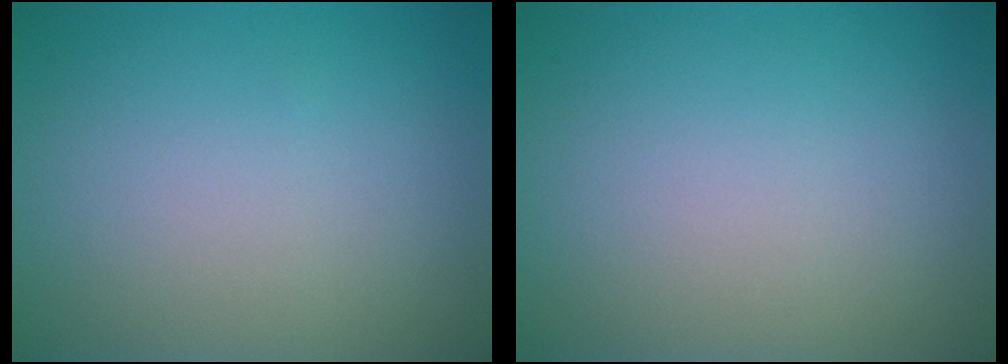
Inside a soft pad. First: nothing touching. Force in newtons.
{"total": 0.0}